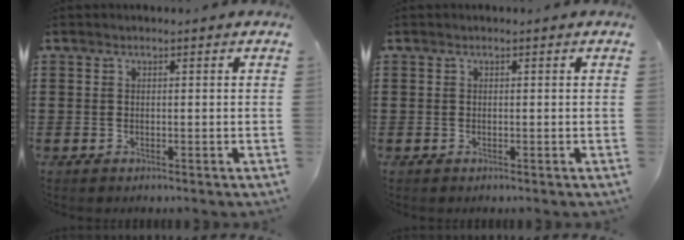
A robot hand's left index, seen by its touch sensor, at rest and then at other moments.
{"total": 0.0}